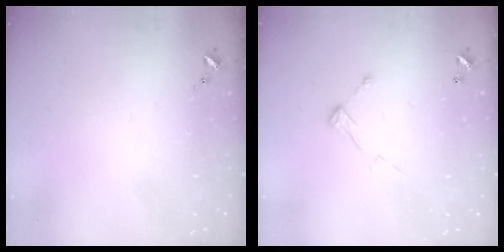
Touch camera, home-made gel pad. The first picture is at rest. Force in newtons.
{"total": 6.3, "press": 6.3, "slide": 0.3}